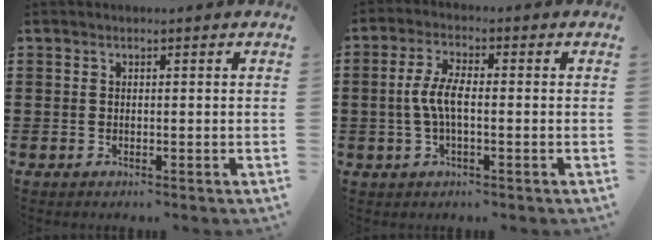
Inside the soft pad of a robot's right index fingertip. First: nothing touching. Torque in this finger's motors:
{"motor_torque": [1.22, -0.09, 0.59, 0.18]}